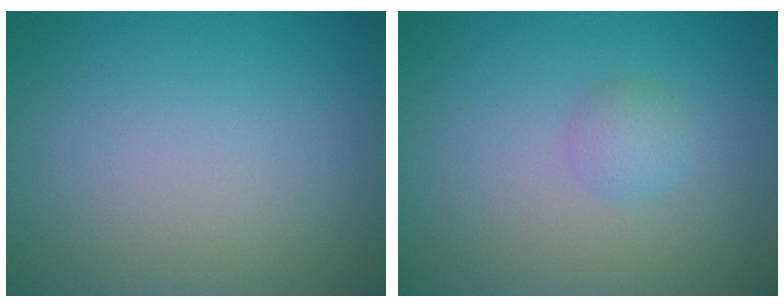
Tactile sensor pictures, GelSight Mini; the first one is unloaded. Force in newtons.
{"total": 1.5, "press": 1.5, "slide": 0.1}